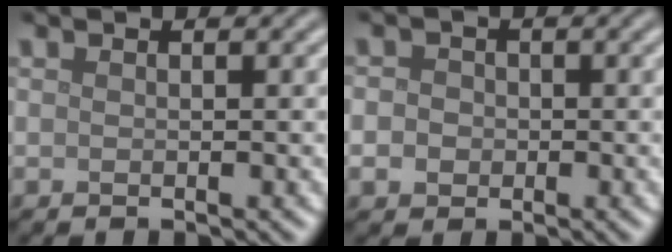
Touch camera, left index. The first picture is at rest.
{"total": 3.2, "force": [0.1, 2.9, 1.4], "torque": [-0.006, 0.016, -0.028]}